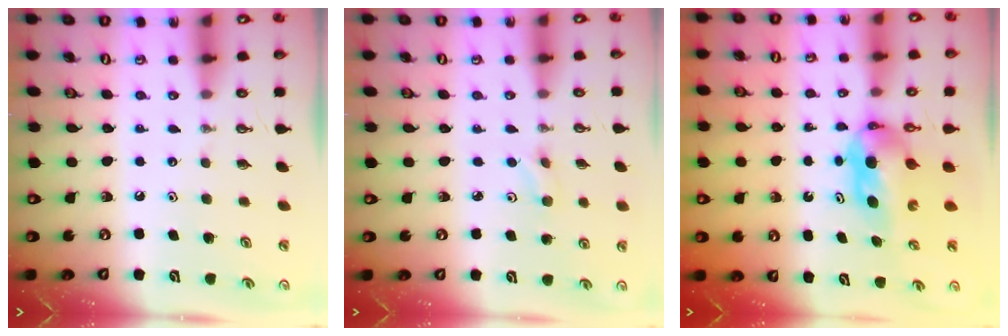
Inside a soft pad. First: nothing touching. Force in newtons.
{"total": 2.5, "press": 2.4, "slide": 0.7}
{"total": 6.4, "press": 4.6, "slide": 4.4}